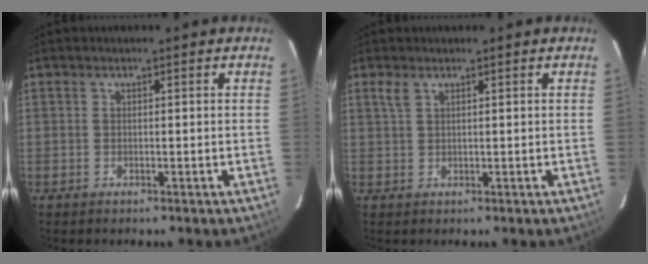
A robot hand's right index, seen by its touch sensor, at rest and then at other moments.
{"total": 1.6, "force": [1.0, 0.6, 1.0], "torque": [-0.022, 0.004, 0.021]}